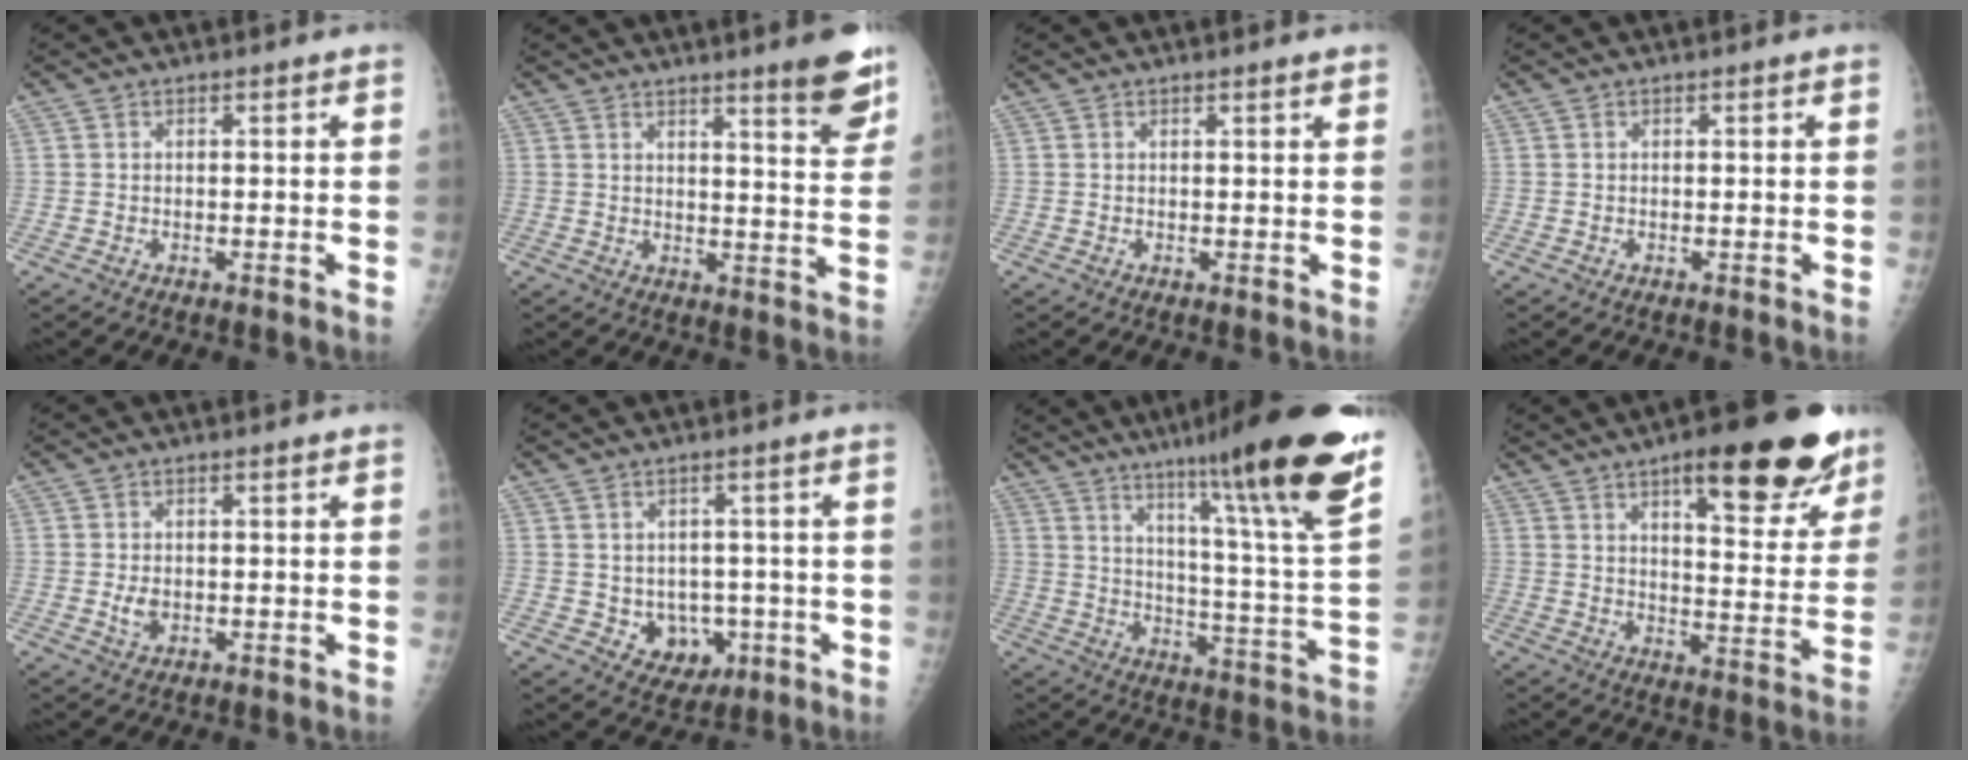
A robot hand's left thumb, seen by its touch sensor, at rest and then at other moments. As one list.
[{"total": 8.7, "force": [6.1, 1.0, 6.2], "torque": [-0.064, -0.042, 0.079]}, {"total": 1.0, "force": [0.7, 0.1, 0.6], "torque": [-0.006, -0.001, 0.009]}, {"total": 0.0}, {"total": 2.4, "force": [0.2, 1.5, 1.9], "torque": [-0.030, -0.005, 0.007]}, {"total": 6.9, "force": [-1.2, 5.7, 3.7], "torque": [-0.021, 0.004, 0.001]}, {"total": 26.3, "force": [17.5, 1.0, 19.5], "torque": [-0.274, -0.088, 0.256]}, {"total": 22.1, "force": [13.3, 7.2, 16.1], "torque": [-0.174, -0.052, 0.187]}]